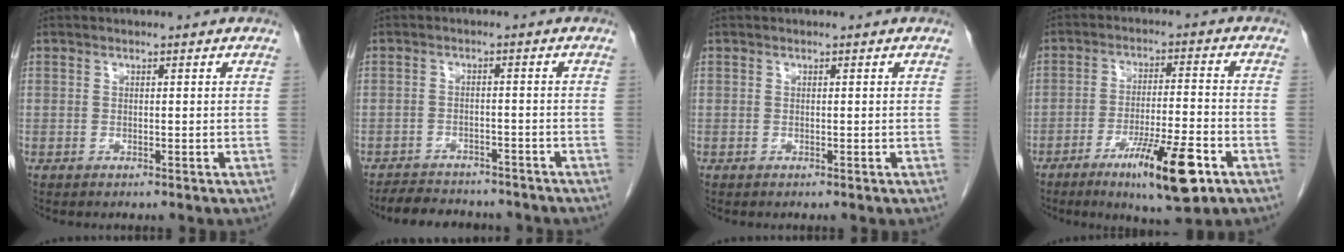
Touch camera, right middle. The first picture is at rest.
{"total": 9.2, "force": [-8.3, 3.0, 2.7], "torque": [-0.046, 0.004, -0.110]}
{"total": 0.0}
{"total": 11.9, "force": [-6.4, 1.2, 10.0], "torque": [-0.164, -0.018, -0.100]}